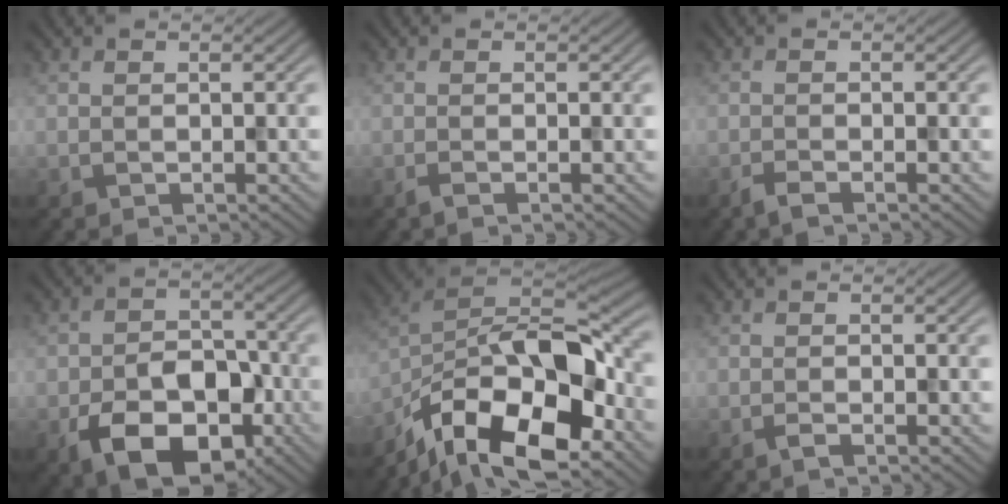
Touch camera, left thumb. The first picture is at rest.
{"total": 0.9, "force": [-0.6, 0.0, 0.7], "torque": [-0.017, 0.001, -0.016]}
{"total": 1.5, "force": [-1.1, 0.1, 1.0], "torque": [-0.019, 0.001, -0.028]}
{"total": 11.2, "force": [-5.2, 6.9, 7.0], "torque": [-0.123, -0.016, -0.085]}
{"total": 17.1, "force": [-9.6, 7.7, 11.9], "torque": [-0.241, -0.025, -0.177]}
{"total": 0.8, "force": [-0.5, 0.1, 0.6], "torque": [-0.013, 0.002, -0.012]}